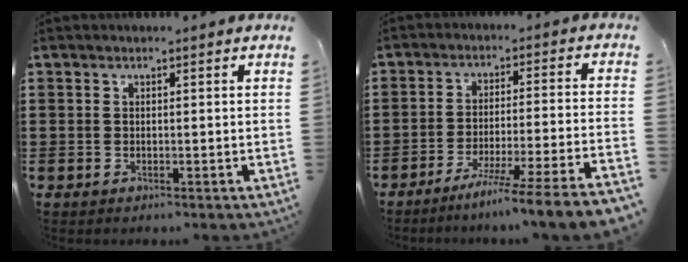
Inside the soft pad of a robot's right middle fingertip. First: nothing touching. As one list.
[{"total": 7.3, "force": [-6.1, -1.6, 3.6], "torque": [-0.051, -0.021, -0.118]}]